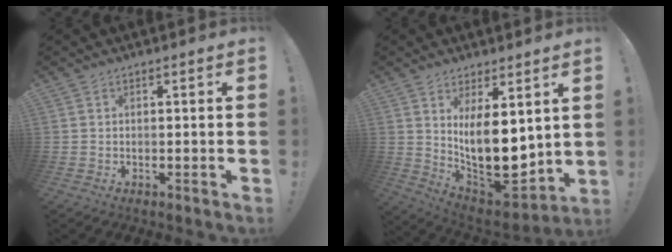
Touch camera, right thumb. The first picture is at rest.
{"total": 15.6, "force": [2.4, 8.0, 13.2], "torque": [-0.211, -0.055, 0.053]}